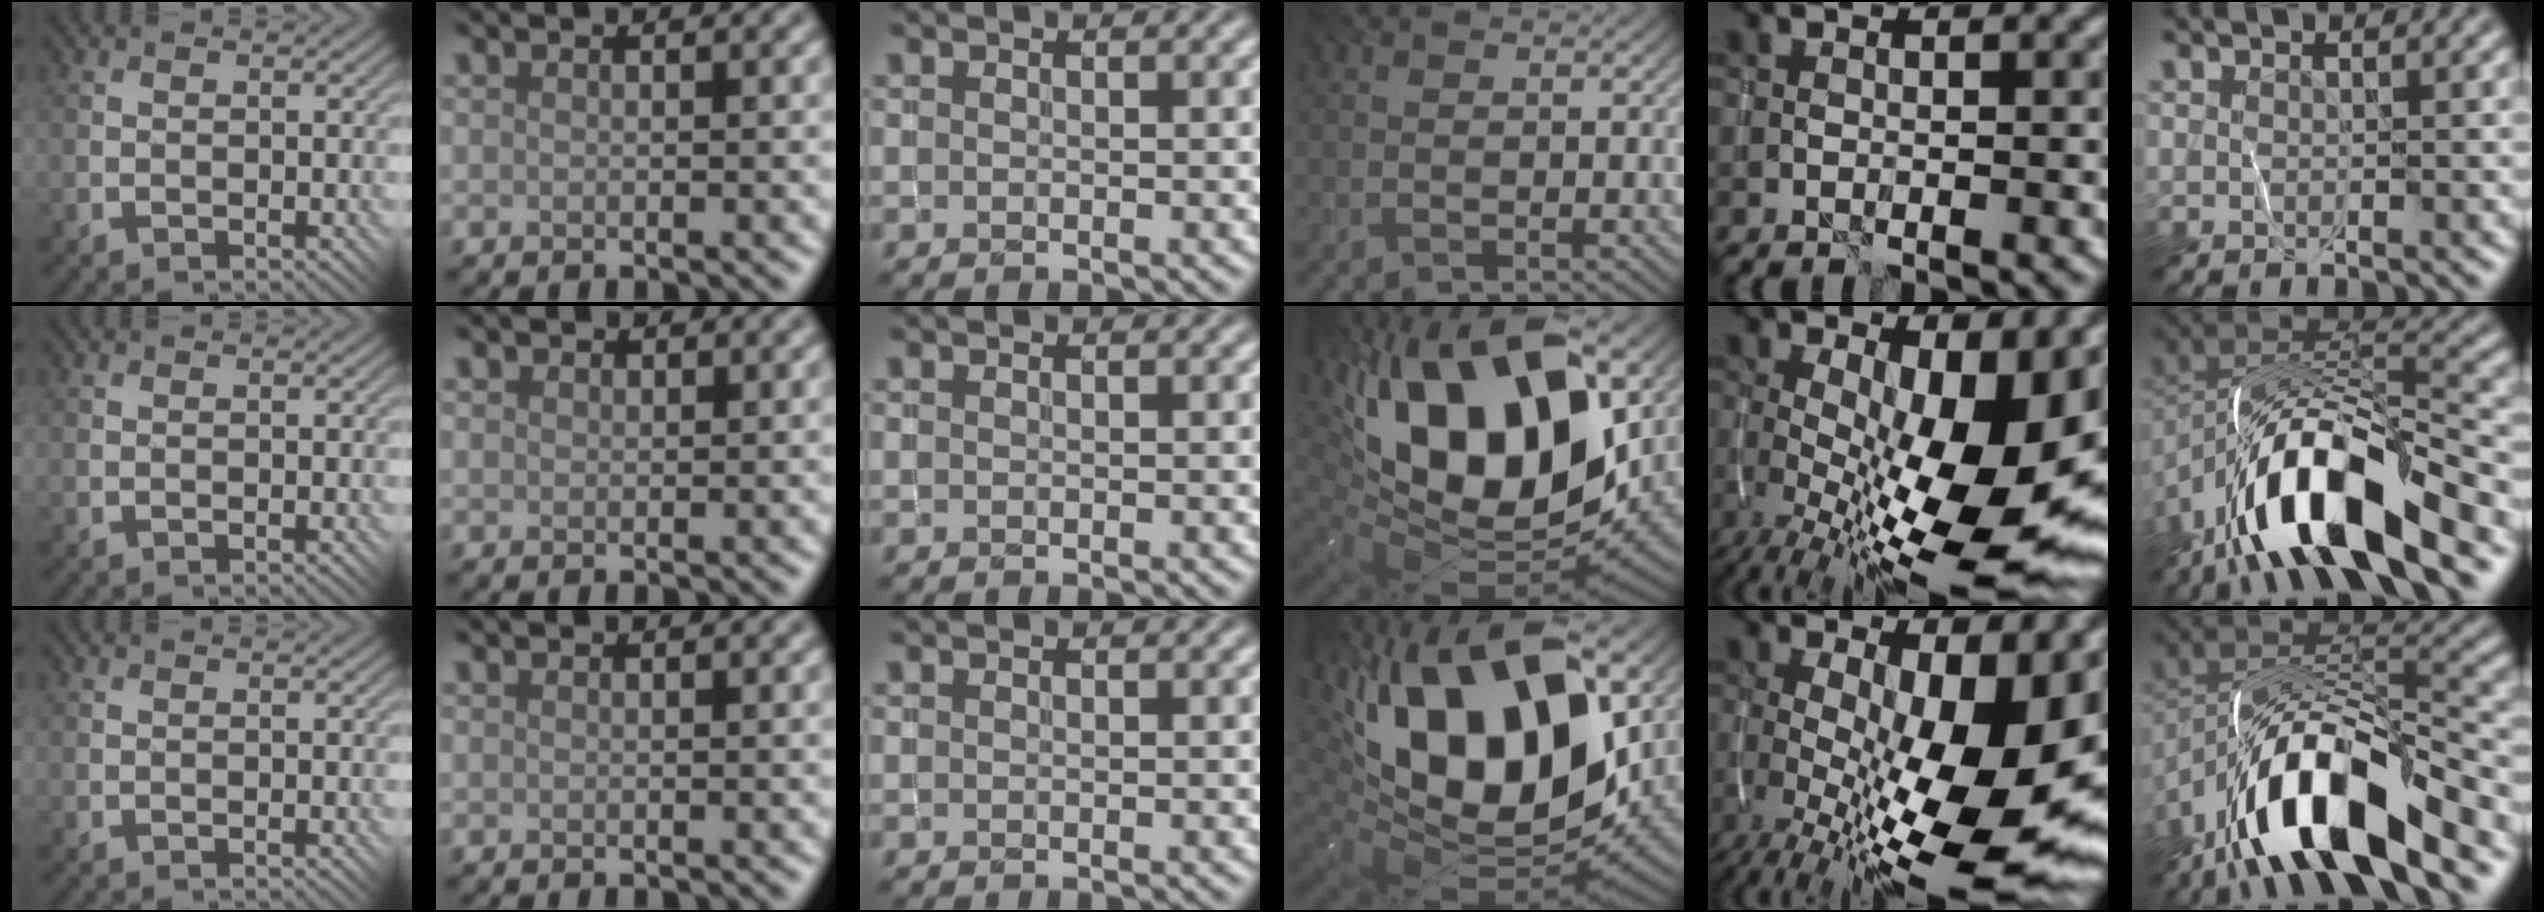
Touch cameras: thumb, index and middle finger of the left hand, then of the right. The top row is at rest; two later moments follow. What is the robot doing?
{"motion": "wrap", "object": "yarn"}